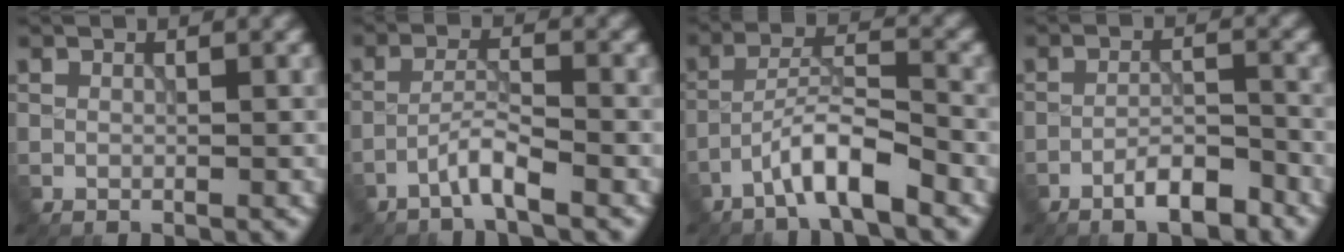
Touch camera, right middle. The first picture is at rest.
{"total": 2.6, "force": [-1.9, 0.1, 1.8], "torque": [-0.033, 0.011, -0.044]}
{"total": 4.8, "force": [-3.2, 0.7, 3.5], "torque": [-0.059, 0.016, -0.064]}
{"total": 3.8, "force": [-2.8, 0.9, 2.4], "torque": [-0.037, 0.010, -0.051]}